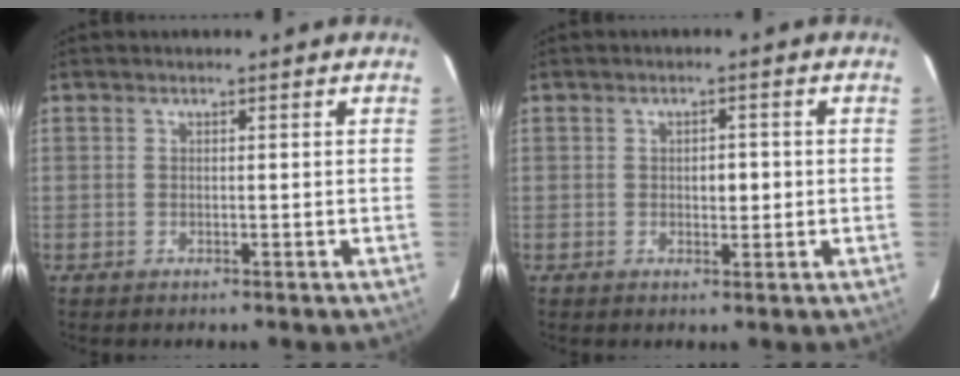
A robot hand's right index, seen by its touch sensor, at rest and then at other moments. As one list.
[{"total": 2.4, "force": [-0.1, 1.2, 2.0], "torque": [-0.029, 0.002, 0.000]}]